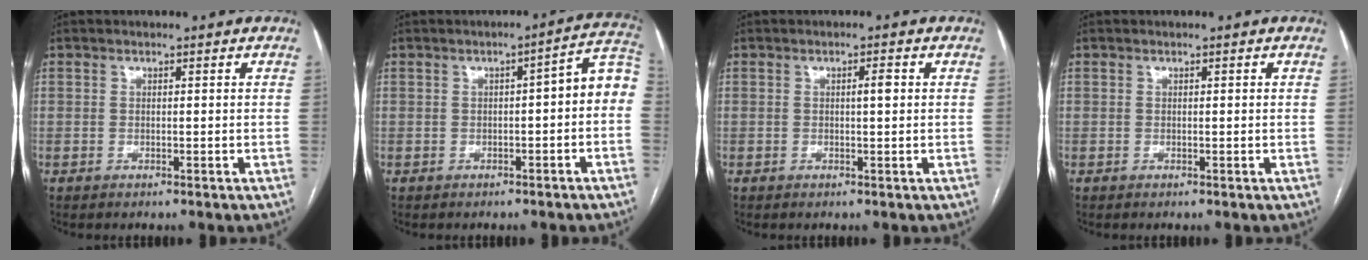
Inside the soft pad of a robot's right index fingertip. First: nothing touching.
{"total": 6.8, "force": [-0.8, 1.6, 6.5], "torque": [-0.077, 0.035, -0.012]}
{"total": 1.6, "force": [0.3, 0.2, 1.6], "torque": [-0.026, 0.003, 0.003]}
{"total": 0.0}